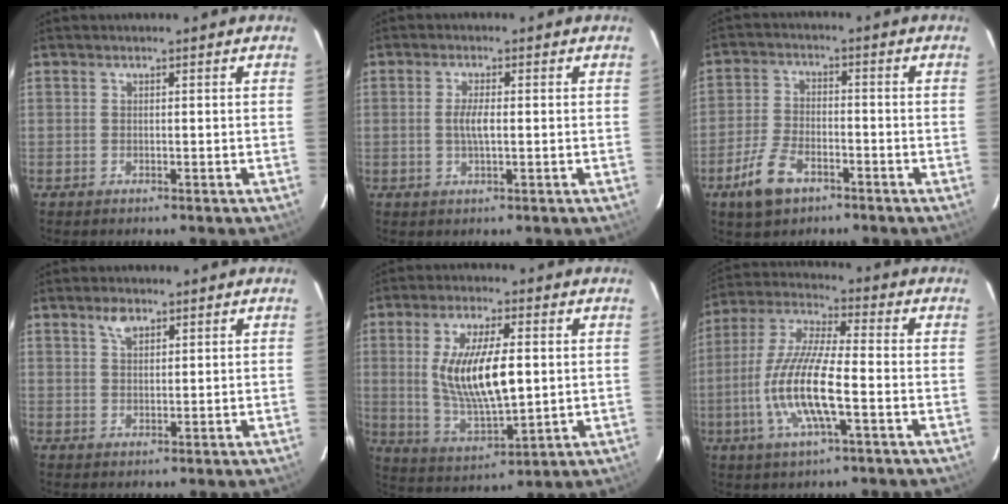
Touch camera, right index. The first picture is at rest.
{"total": 3.1, "force": [-0.1, 0.7, 3.0], "torque": [-0.059, 0.000, -0.001]}
{"total": 8.2, "force": [-4.9, 4.2, 5.1], "torque": [-0.121, -0.001, -0.090]}
{"total": 2.9, "force": [1.8, 1.5, 1.6], "torque": [-0.028, 0.008, 0.034]}
{"total": 14.7, "force": [1.5, 5.4, 13.6], "torque": [-0.256, -0.007, 0.039]}
{"total": 14.4, "force": [-3.8, 2.8, 13.6], "torque": [-0.282, -0.005, -0.075]}